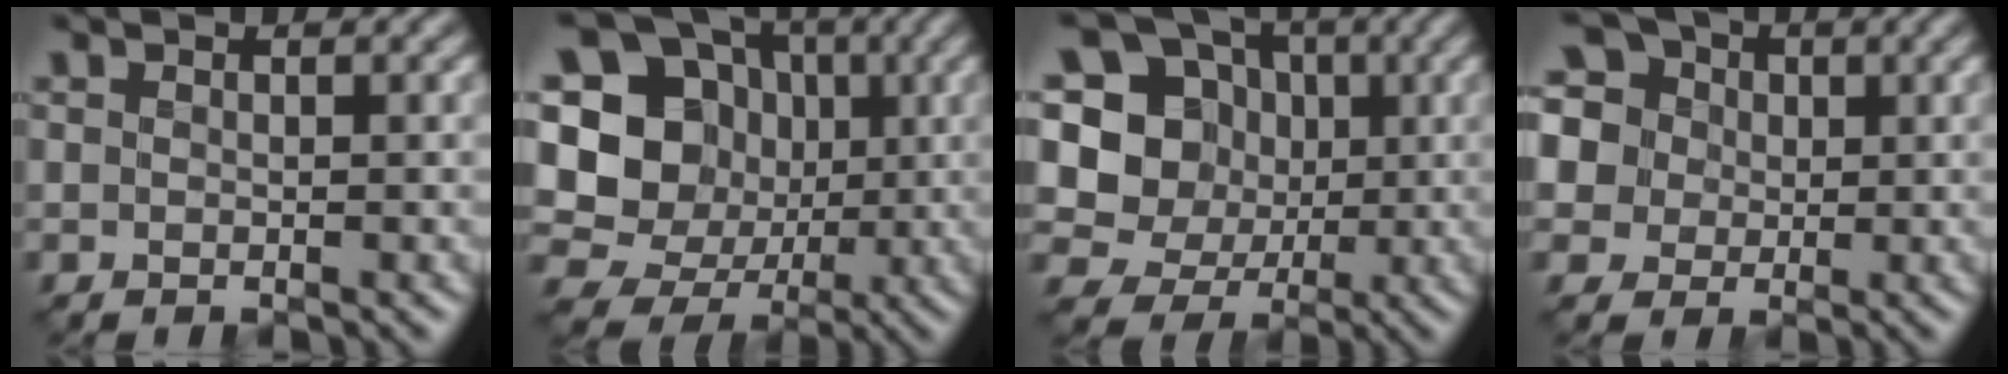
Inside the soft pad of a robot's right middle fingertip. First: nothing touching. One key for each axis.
{"total": 16.5, "fx": 0.8, "fy": 15.3, "fz": 6.3, "tx": -0.162, "ty": 0.024, "tz": -0.005}
{"total": 9.8, "fx": 1.7, "fy": 8.9, "fz": 3.7, "tx": -0.102, "ty": 0.028, "tz": 0.001}
{"total": 12.4, "fx": 5.0, "fy": 9.9, "fz": 5.6, "tx": -0.132, "ty": 0.044, "tz": 0.068}